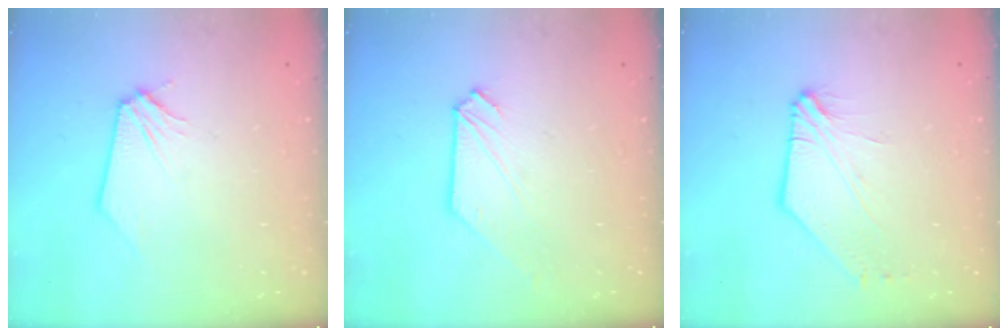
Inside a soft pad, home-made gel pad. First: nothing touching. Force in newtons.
{"total": 0.7, "press": 0.7, "slide": 0.1}
{"total": 4.1, "press": 4.0, "slide": 0.6}